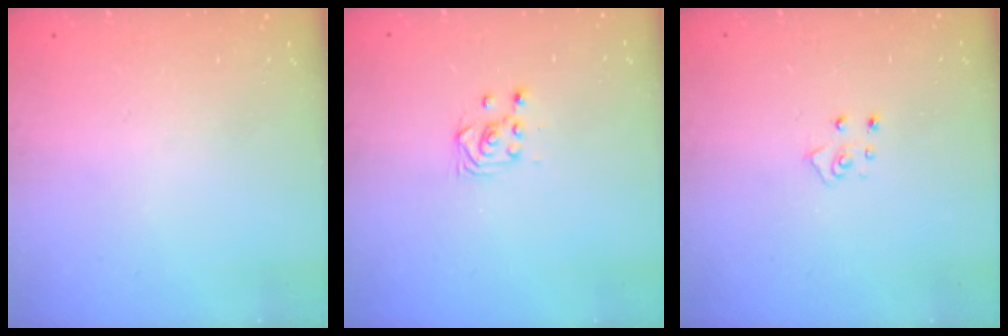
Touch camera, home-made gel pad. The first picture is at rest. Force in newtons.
{"total": 3.7, "press": 3.5, "slide": 1.1}
{"total": 4.9, "press": 4.8, "slide": 0.4}